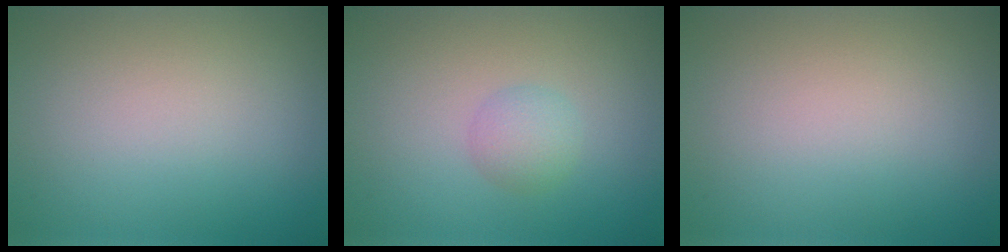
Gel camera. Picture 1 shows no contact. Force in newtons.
{"total": 1.8, "press": 1.8, "slide": 0.0}
{"total": 0.0}